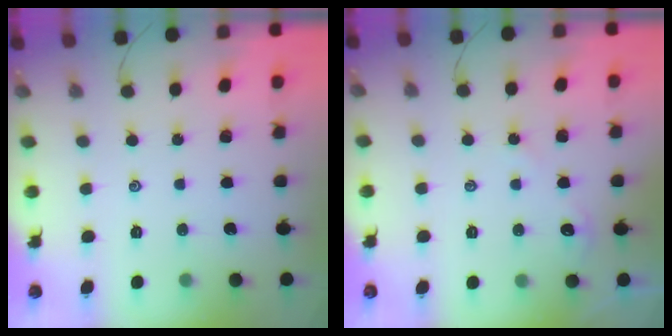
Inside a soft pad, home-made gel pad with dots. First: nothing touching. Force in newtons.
{"total": 2.2, "press": 2.2, "slide": 0.4}